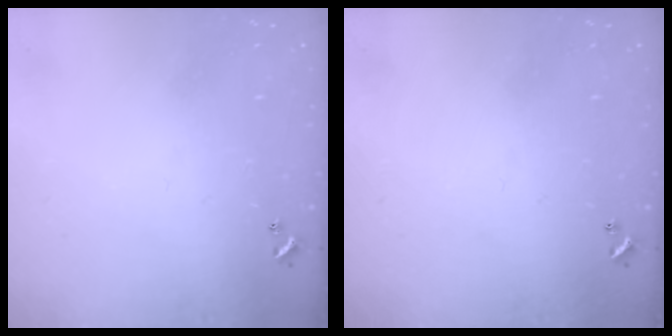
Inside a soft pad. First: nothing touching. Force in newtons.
{"total": 0.0}